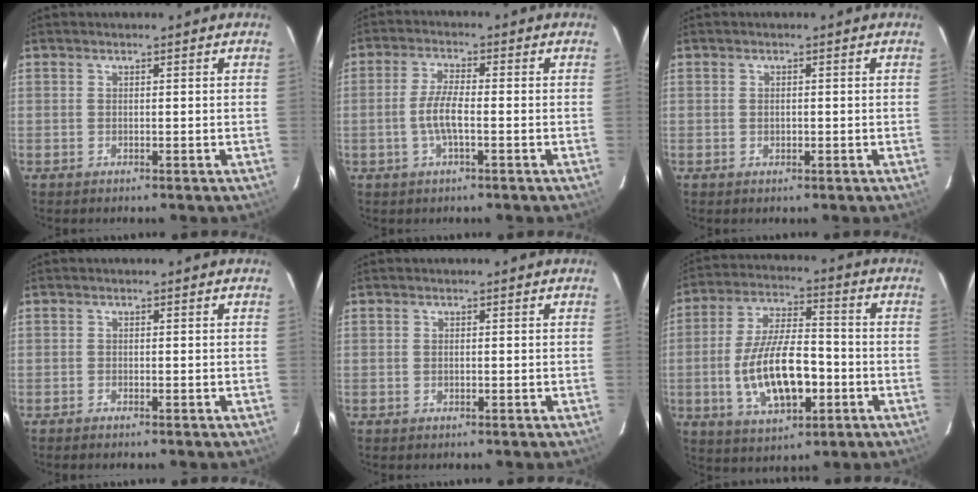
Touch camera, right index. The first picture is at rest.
{"total": 5.2, "force": [-1.4, 1.2, 4.9], "torque": [-0.100, 0.000, -0.026]}
{"total": 1.0, "force": [-0.1, 0.8, 0.6], "torque": [-0.008, 0.000, -0.001]}
{"total": 0.8, "force": [-0.7, 0.1, 0.4], "torque": [-0.010, -0.001, -0.016]}
{"total": 0.5, "force": [-0.1, 0.4, 0.4], "torque": [-0.005, -0.001, -0.002]}
{"total": 15.6, "force": [-3.9, 6.8, 13.5], "torque": [-0.266, 0.000, -0.056]}